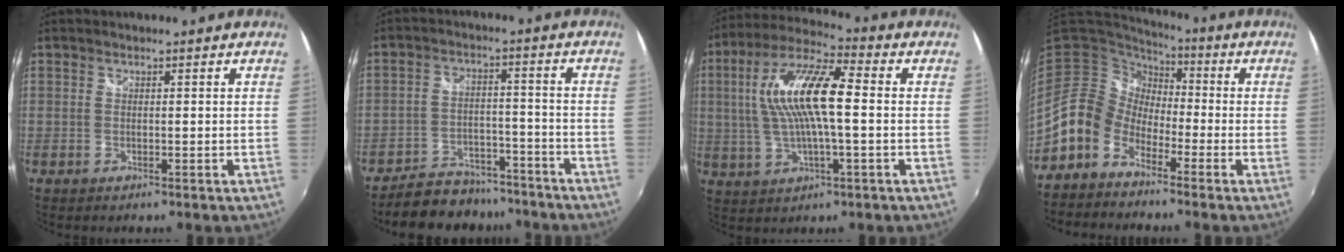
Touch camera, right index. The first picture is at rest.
{"total": 13.9, "force": [-11.9, 6.0, 3.8], "torque": [-0.098, 0.016, -0.162]}
{"total": 14.6, "force": [1.2, 3.7, 14.1], "torque": [-0.270, 0.016, 0.016]}
{"total": 10.9, "force": [-6.6, 7.9, 3.5], "torque": [-0.076, 0.021, -0.140]}